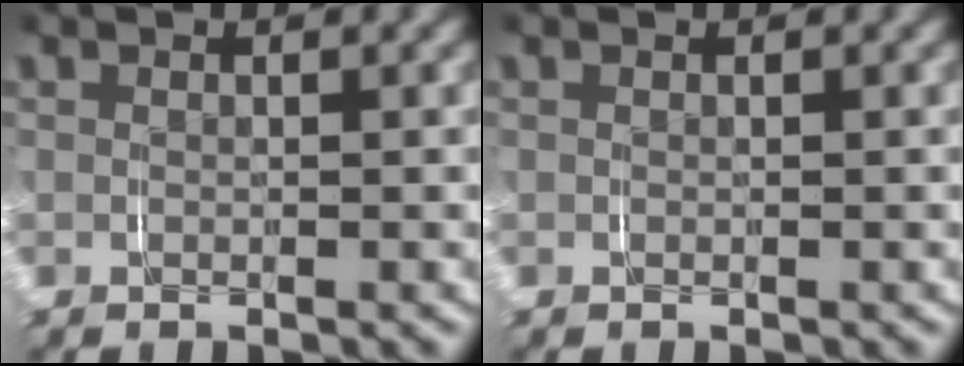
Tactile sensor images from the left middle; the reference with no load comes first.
{"total": 0.0}